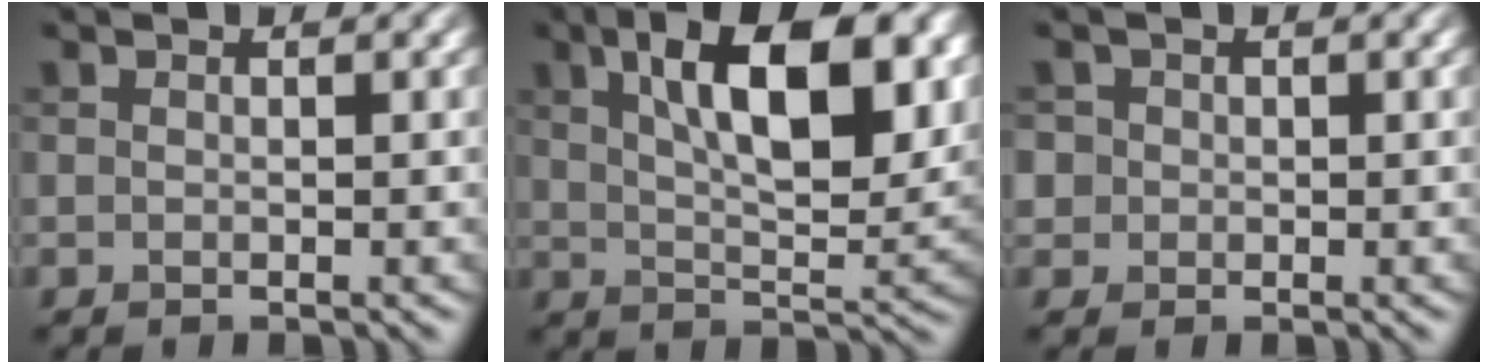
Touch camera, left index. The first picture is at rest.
{"total": 13.0, "force": [5.2, 5.1, 10.8], "torque": [-0.154, 0.004, 0.081]}
{"total": 1.8, "force": [0.4, 1.7, 0.4], "torque": [-0.004, 0.007, 0.009]}